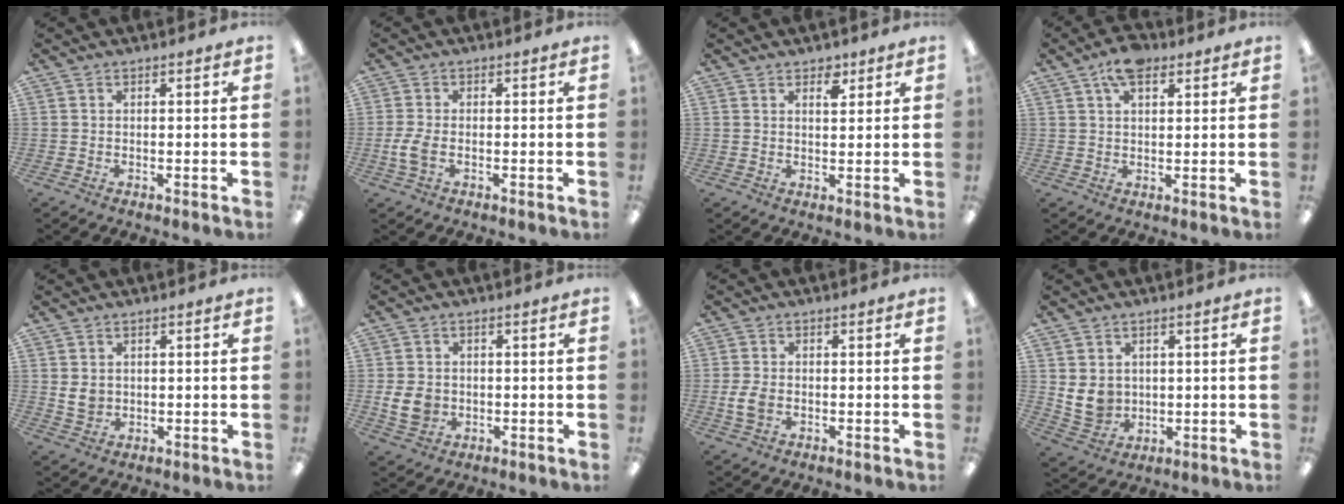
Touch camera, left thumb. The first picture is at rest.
{"total": 4.8, "force": [-1.0, 2.7, 3.9], "torque": [-0.082, 0.001, -0.017]}
{"total": 3.5, "force": [2.5, 1.8, 1.8], "torque": [-0.006, -0.011, 0.039]}
{"total": 6.7, "force": [3.9, 3.3, 4.4], "torque": [-0.076, -0.004, 0.069]}
{"total": 3.8, "force": [0.6, 3.1, 2.1], "torque": [-0.039, -0.001, 0.010]}
{"total": 6.2, "force": [-0.7, 5.0, 3.6], "torque": [-0.067, -0.001, -0.015]}
{"total": 4.4, "force": [-0.8, 2.9, 3.2], "torque": [-0.066, -0.004, -0.018]}
{"total": 6.8, "force": [1.4, 6.0, 3.0], "torque": [-0.055, 0.000, 0.030]}